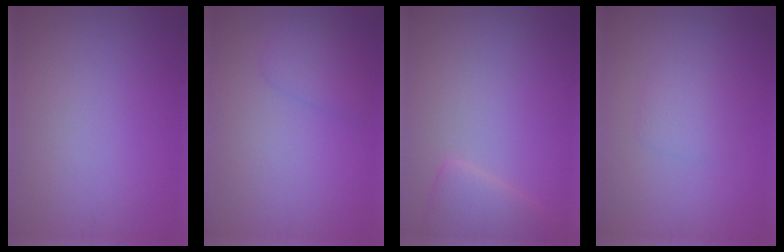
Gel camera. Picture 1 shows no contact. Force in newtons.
{"total": 1.8, "press": 1.8, "slide": 0.0}
{"total": 2.9, "press": 2.9, "slide": 0.3}
{"total": 1.8, "press": 1.8, "slide": 0.2}